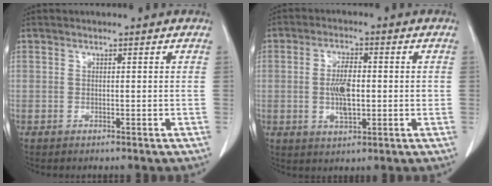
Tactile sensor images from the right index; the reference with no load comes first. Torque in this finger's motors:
{"motor_torque": [0.95, 0.02, 0.34, 0.11]}